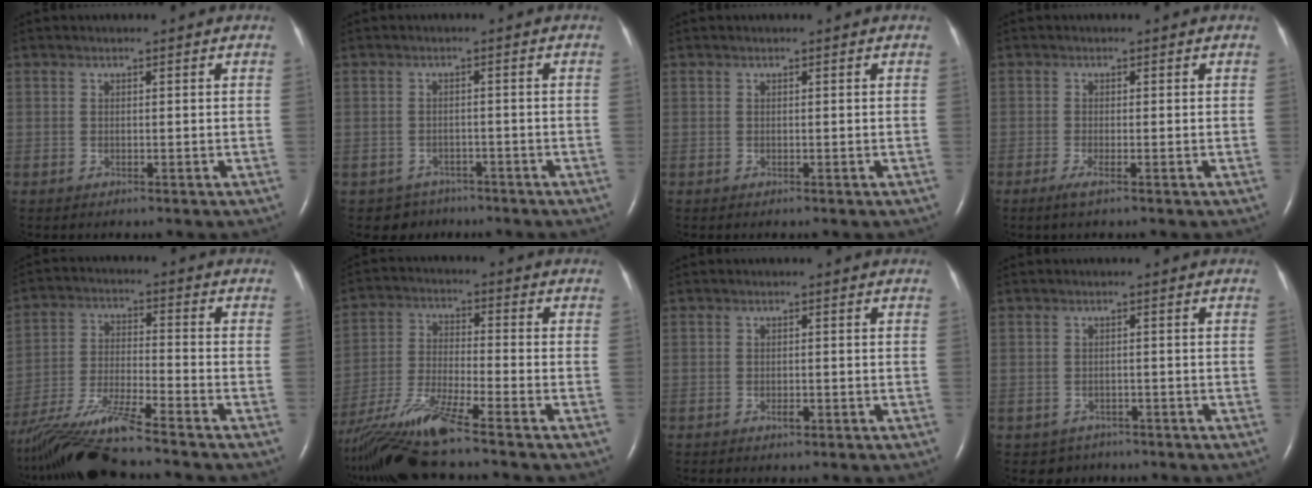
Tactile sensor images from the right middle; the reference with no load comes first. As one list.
[{"total": 3.2, "force": [-2.4, 2.2, -0.5], "torque": [0.007, 0.008, -0.034]}, {"total": 0.0}, {"total": 1.7, "force": [-1.0, 0.0, 1.4], "torque": [-0.034, -0.005, -0.023]}, {"total": 13.9, "force": [-12.1, -1.0, 6.9], "torque": [-0.139, -0.019, -0.222]}, {"total": 14.7, "force": [-11.6, -0.2, 9.0], "torque": [-0.196, -0.022, -0.221]}, {"total": 0.8, "force": [-0.4, 0.3, 0.6], "torque": [-0.011, 0.000, -0.005]}, {"total": 2.8, "force": [-2.0, 1.9, -0.2], "torque": [-0.003, 0.007, -0.026]}]